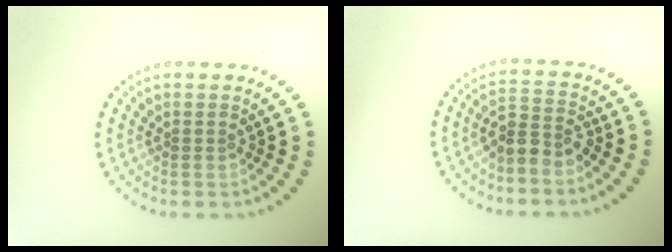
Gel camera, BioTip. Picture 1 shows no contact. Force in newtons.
{"total": 2.7, "press": 2.3, "slide": 1.4}